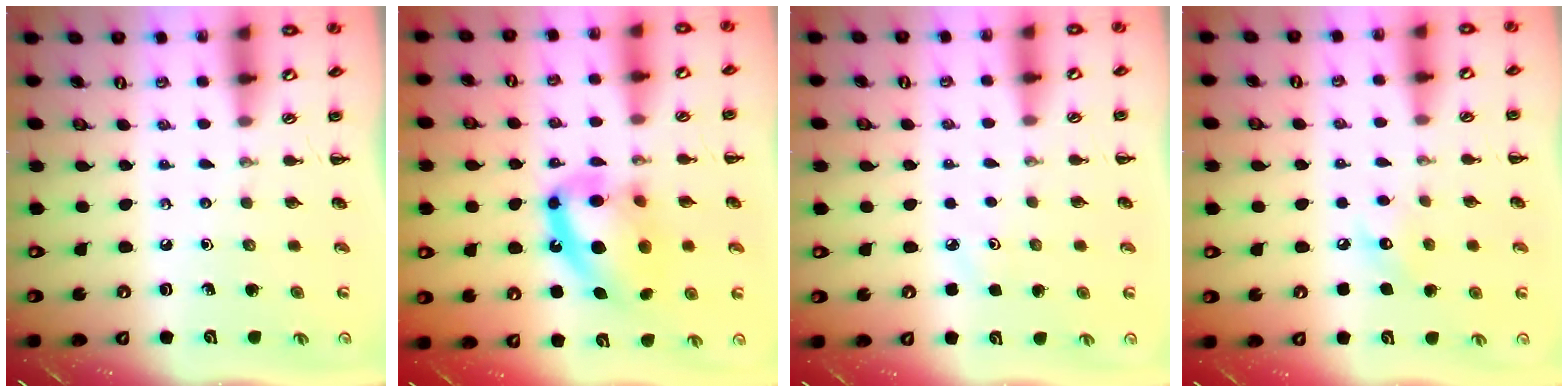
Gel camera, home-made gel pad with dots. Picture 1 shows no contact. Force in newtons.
{"total": 15.0, "press": 14.4, "slide": 4.1}
{"total": 4.4, "press": 4.2, "slide": 1.2}
{"total": 6.4, "press": 6.3, "slide": 1.2}